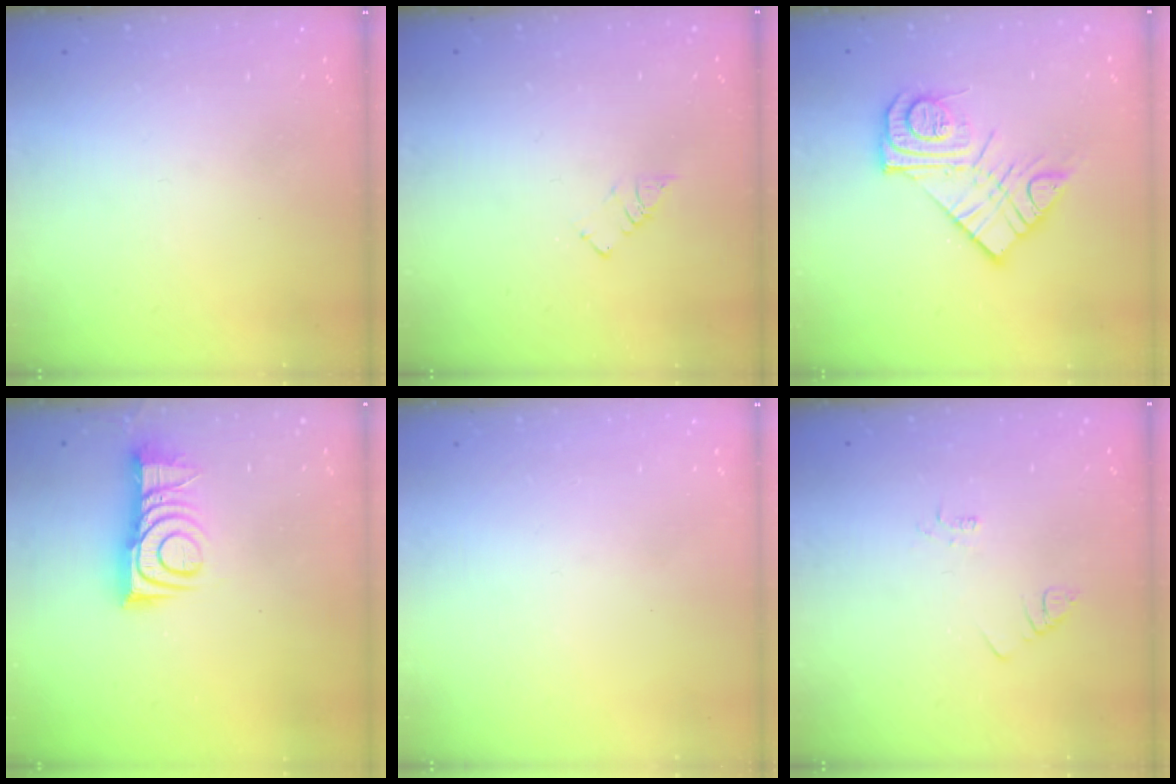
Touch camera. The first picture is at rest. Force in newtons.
{"total": 2.6, "press": 2.6, "slide": 0.3}
{"total": 14.1, "press": 14.1, "slide": 1.0}
{"total": 10.7, "press": 10.6, "slide": 0.4}
{"total": 1.6, "press": 1.6, "slide": 0.1}
{"total": 2.1, "press": 2.1, "slide": 0.4}